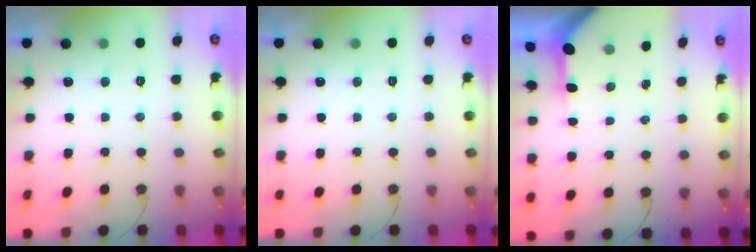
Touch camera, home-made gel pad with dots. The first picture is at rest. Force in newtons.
{"total": 0.0}
{"total": 3.2, "press": 3.2, "slide": 0.2}